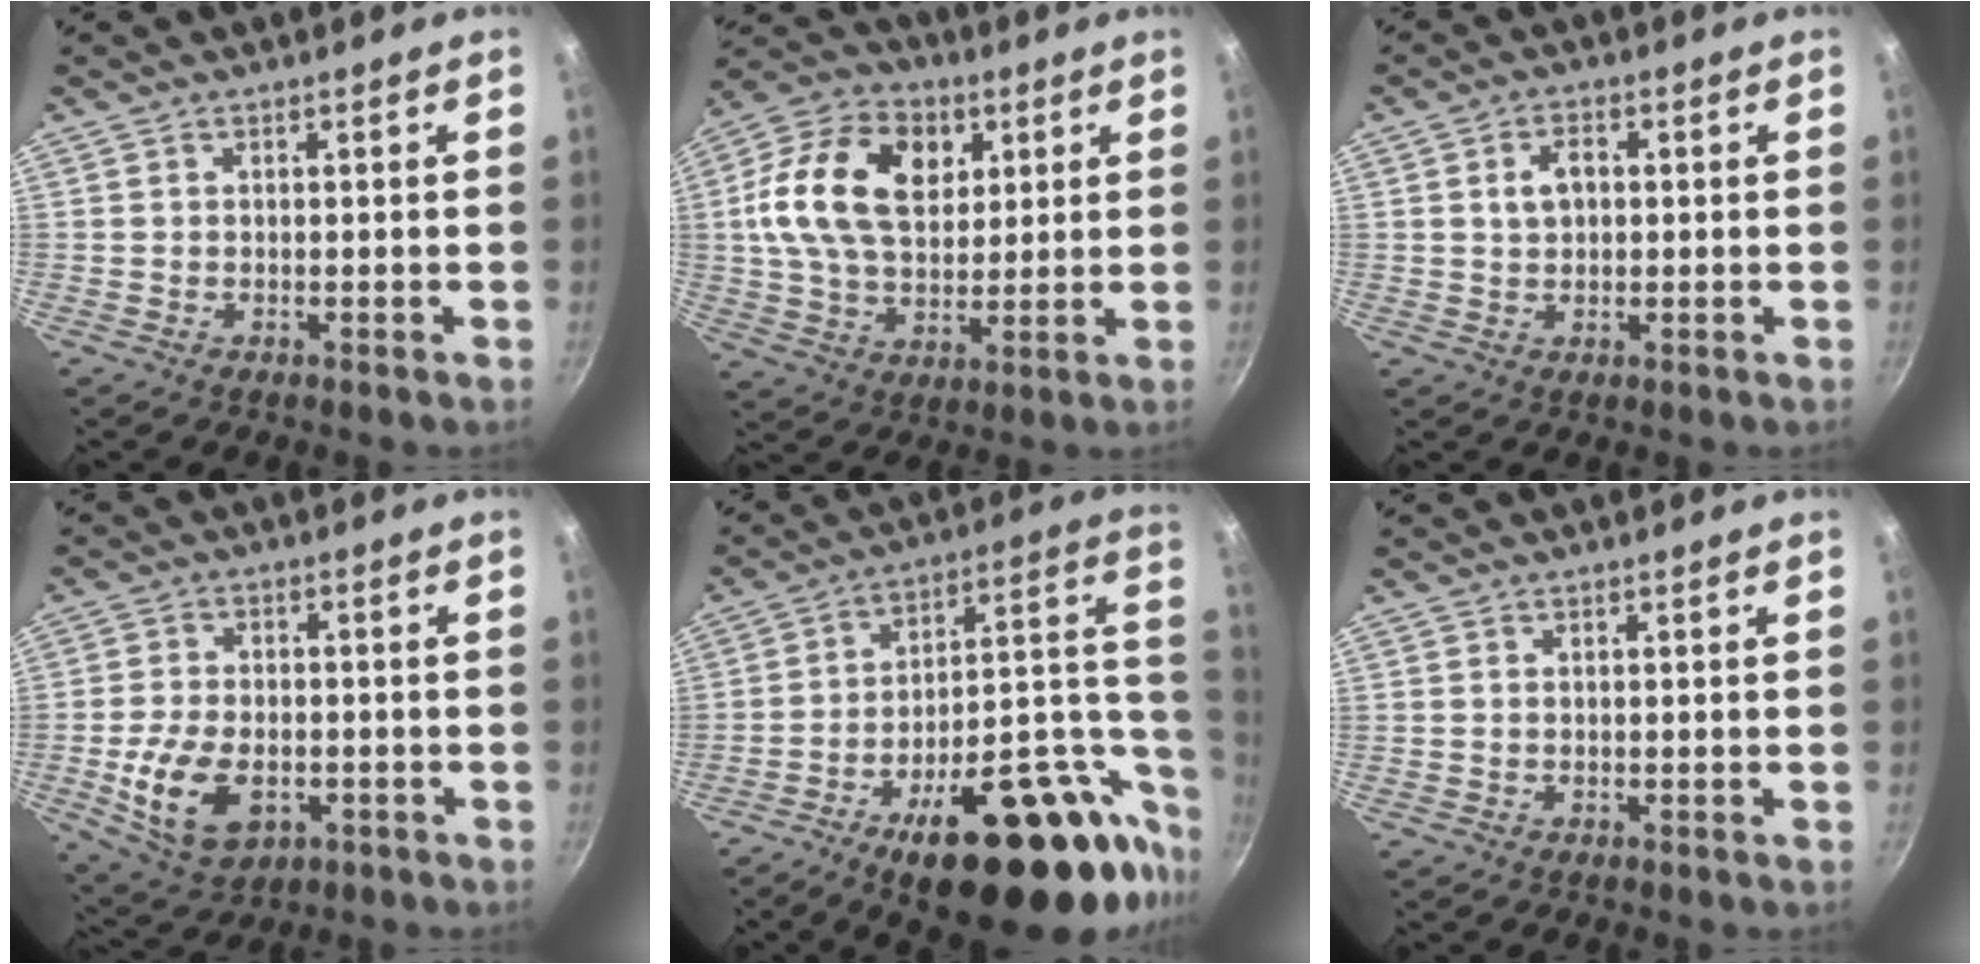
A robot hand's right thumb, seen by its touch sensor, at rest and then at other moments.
{"total": 18.8, "force": [4.7, 12.9, 12.8], "torque": [-0.209, 0.004, 0.072]}
{"total": 4.3, "force": [0.7, 3.0, 3.0], "torque": [-0.037, 0.010, 0.012]}
{"total": 12.1, "force": [-3.3, 7.5, 8.9], "torque": [-0.158, 0.008, -0.049]}
{"total": 31.2, "force": [-10.8, 14.2, 25.6], "torque": [-0.311, 0.054, -0.147]}
{"total": 0.0}